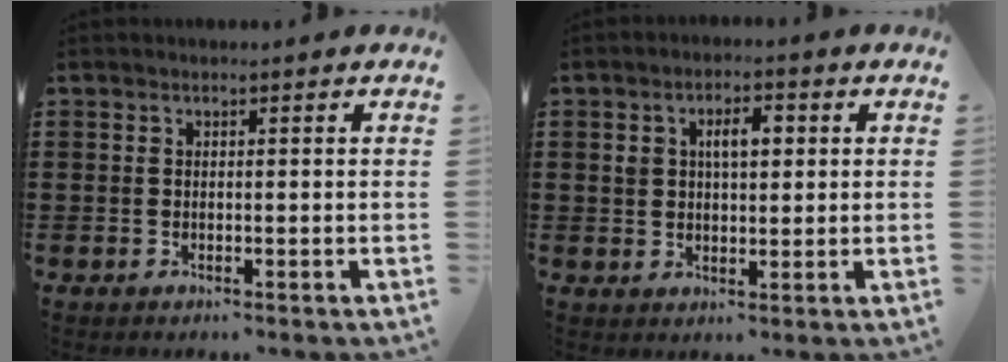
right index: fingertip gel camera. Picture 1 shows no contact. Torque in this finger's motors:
{"motor_torque": [0.26, -0.10, 0.34, 0.05]}